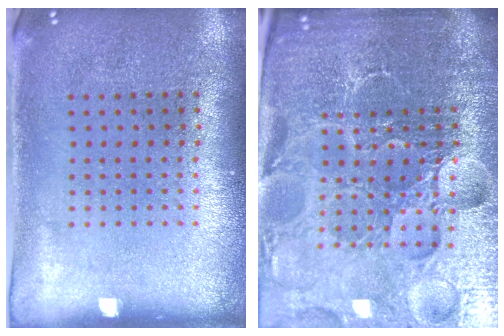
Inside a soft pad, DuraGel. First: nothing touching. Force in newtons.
{"total": 6.2, "press": 5.6, "slide": 2.7}